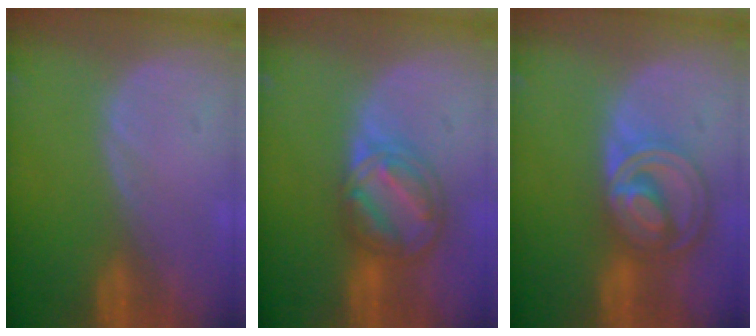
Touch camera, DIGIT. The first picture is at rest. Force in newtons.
{"total": 8.4, "press": 7.1, "slide": 4.5}
{"total": 8.5, "press": 7.2, "slide": 4.5}